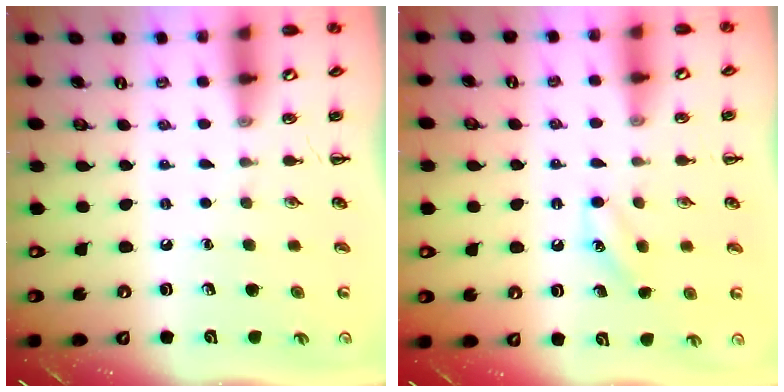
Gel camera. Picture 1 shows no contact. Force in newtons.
{"total": 6.2, "press": 6.0, "slide": 1.7}